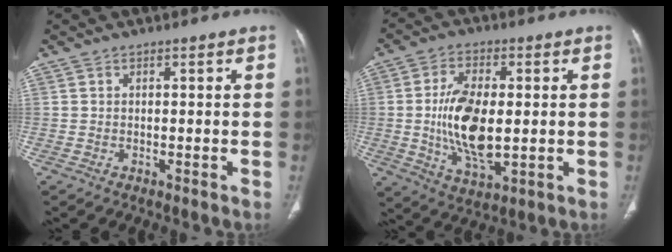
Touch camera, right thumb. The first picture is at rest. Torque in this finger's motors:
{"motor_torque": [1.89, 1.72, 1.42, -0.97, 0.15]}